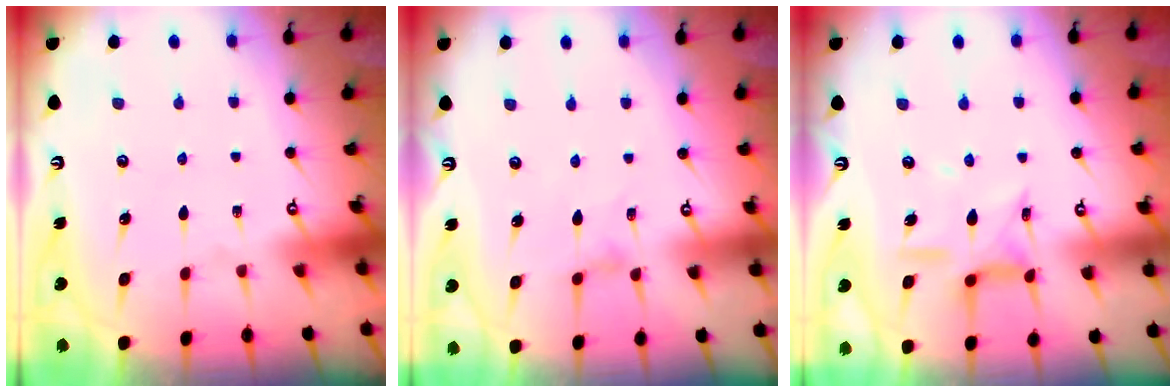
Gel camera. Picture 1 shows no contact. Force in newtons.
{"total": 0.9, "press": 0.9, "slide": 0.3}
{"total": 11.2, "press": 11.2, "slide": 0.7}